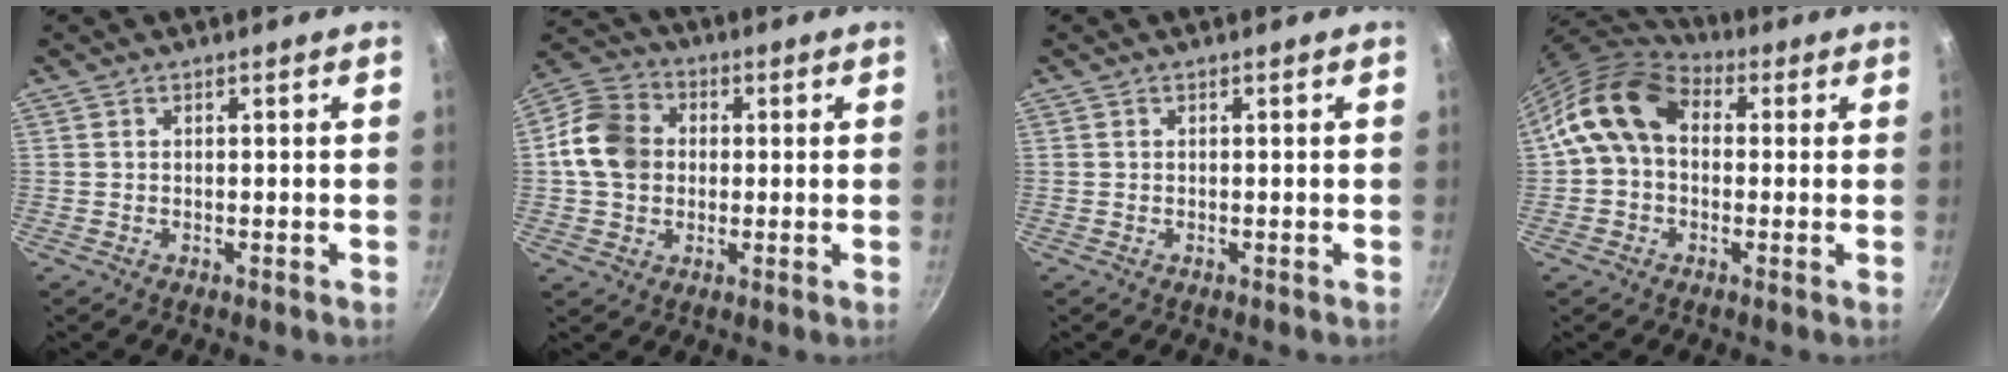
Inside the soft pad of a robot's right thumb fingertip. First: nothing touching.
{"total": 11.2, "force": [0.5, 9.2, 6.4], "torque": [-0.095, 0.015, -0.010]}
{"total": 0.0}
{"total": 12.2, "force": [1.7, 9.1, 8.0], "torque": [-0.118, 0.022, 0.010]}